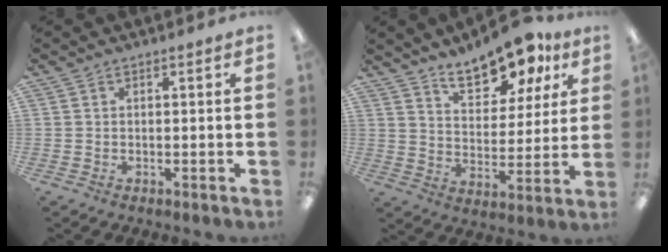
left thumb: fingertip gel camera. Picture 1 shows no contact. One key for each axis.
{"total": 13.8, "fx": 11.3, "fy": 5.3, "fz": 6.0, "tx": -0.093, "ty": -0.074, "tz": 0.201}